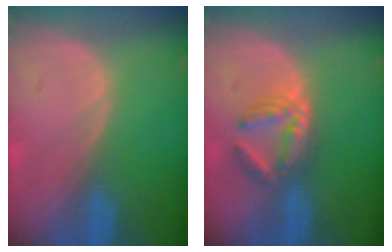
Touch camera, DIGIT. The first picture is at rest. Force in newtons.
{"total": 6.0, "press": 5.3, "slide": 2.7}